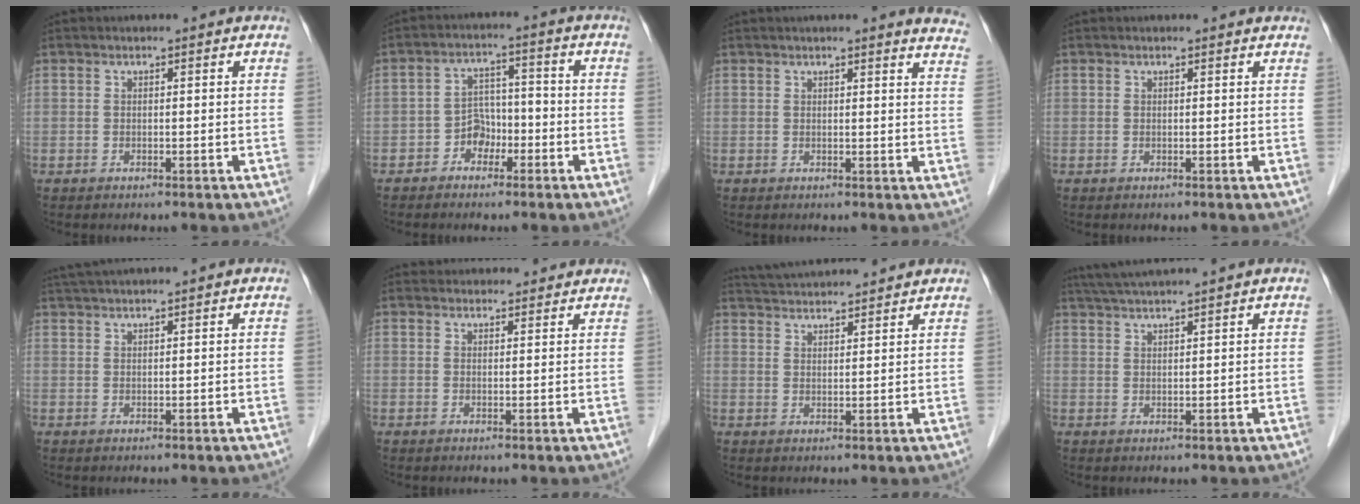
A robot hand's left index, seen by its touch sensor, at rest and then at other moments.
{"total": 4.4, "force": [-2.4, 3.1, 2.1], "torque": [-0.031, 0.016, -0.044]}
{"total": 9.4, "force": [8.8, 0.7, 3.2], "torque": [-0.017, -0.023, 0.068]}
{"total": 1.4, "force": [1.3, 0.2, 0.2], "torque": [-0.012, 0.005, 0.010]}
{"total": 4.7, "force": [4.2, -0.8, 2.1], "torque": [-0.031, 0.034, 0.076]}
{"total": 5.5, "force": [5.2, 1.8, 0.3], "torque": [0.005, 0.023, 0.058]}
{"total": 9.6, "force": [9.3, 0.1, 2.5], "torque": [-0.051, 0.033, 0.142]}
{"total": 6.7, "force": [5.9, -1.3, 2.9], "torque": [-0.050, 0.028, 0.098]}